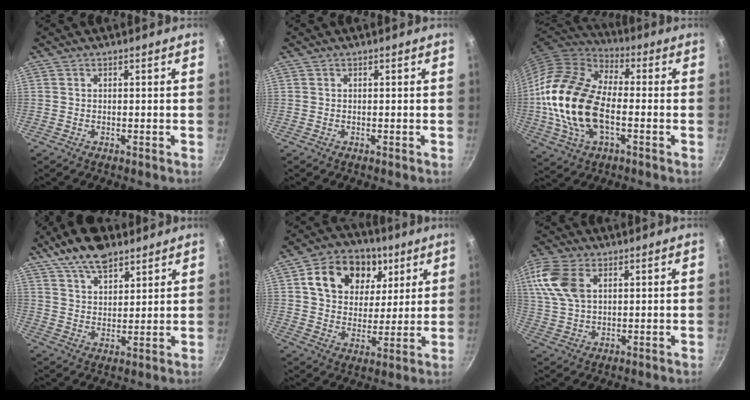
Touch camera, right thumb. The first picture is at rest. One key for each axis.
{"total": 0.0}
{"total": 21.1, "fx": -2.6, "fy": 12.2, "fz": 17.0, "tx": -0.323, "ty": 0.027, "tz": -0.058}
{"total": 12.2, "fx": 8.4, "fy": 5.9, "fz": 6.7, "tx": -0.088, "ty": -0.025, "tz": 0.146}
{"total": 17.0, "fx": 6.7, "fy": 12.8, "fz": 9.0, "tx": -0.125, "ty": -0.009, "tz": 0.103}
{"total": 10.9, "fx": 3.6, "fy": 6.8, "fz": 7.7, "tx": -0.157, "ty": -0.002, "tz": 0.069}